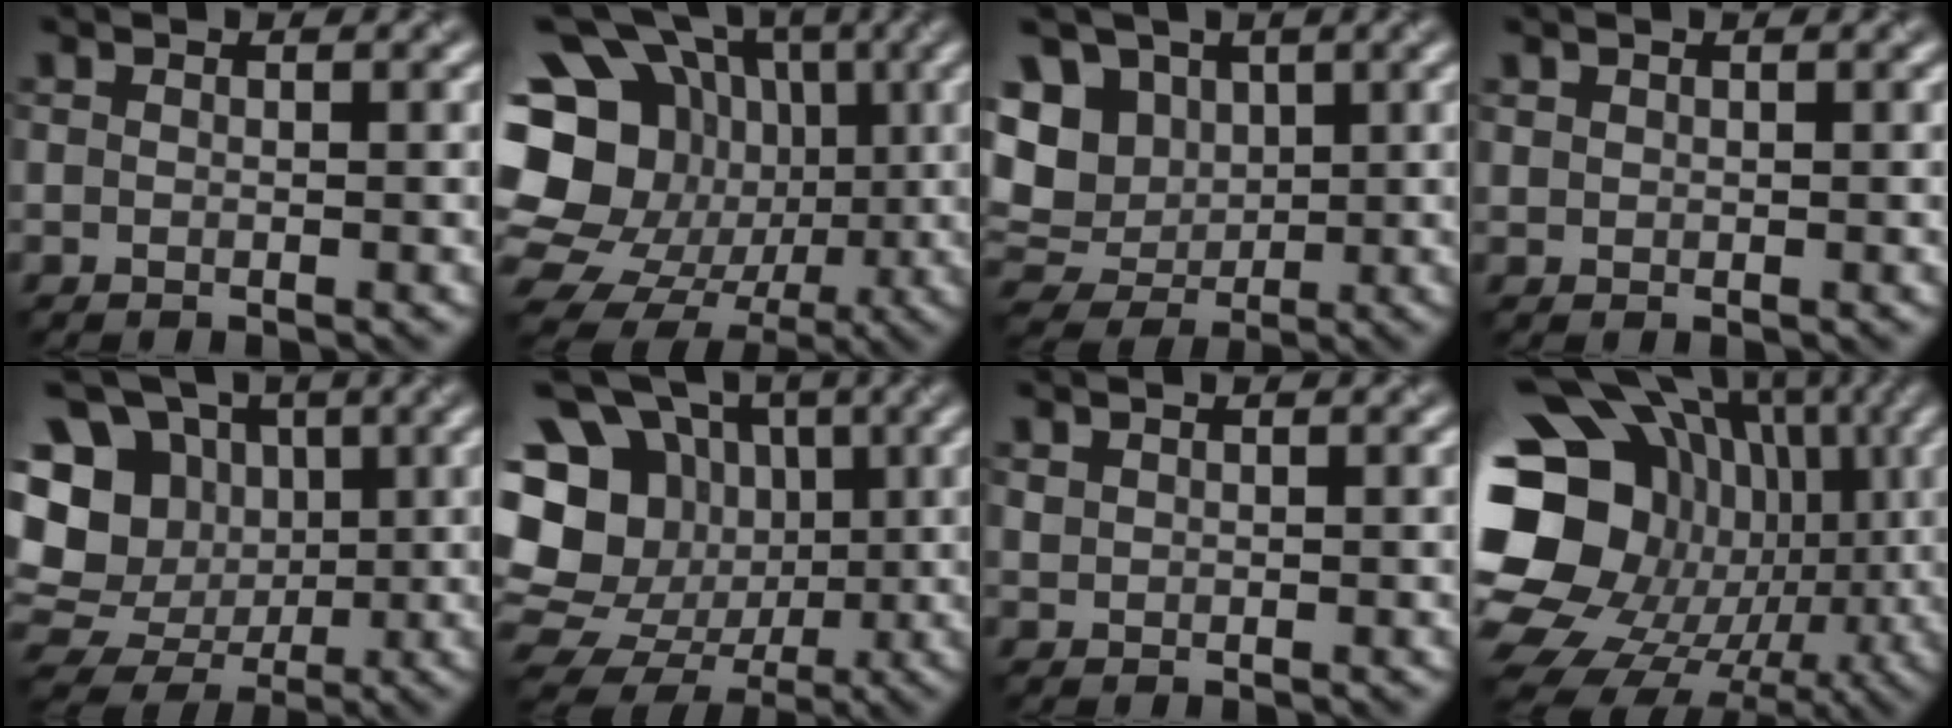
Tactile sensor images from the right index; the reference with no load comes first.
{"total": 21.9, "force": [0.6, 19.4, 10.2], "torque": [-0.205, 0.037, -0.020]}
{"total": 8.0, "force": [1.8, 6.5, 4.2], "torque": [-0.084, 0.022, 0.012]}
{"total": 0.6, "force": [0.5, 0.4, 0.0], "torque": [0.001, -0.001, 0.013]}
{"total": 14.5, "force": [1.4, 12.7, 6.8], "torque": [-0.166, 0.039, 0.011]}
{"total": 18.5, "force": [0.8, 16.7, 7.8], "torque": [-0.183, 0.022, -0.002]}
{"total": 0.6, "force": [0.5, 0.3, 0.1], "torque": [-0.003, -0.001, 0.014]}
{"total": 22.8, "force": [-0.5, 19.1, 12.5], "torque": [-0.251, 0.014, -0.037]}